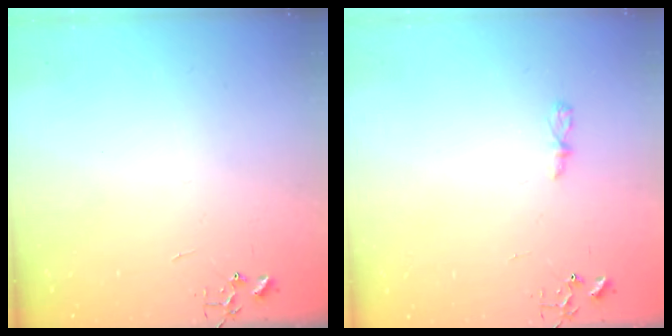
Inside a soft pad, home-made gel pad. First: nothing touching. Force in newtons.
{"total": 4.4, "press": 4.4, "slide": 0.6}